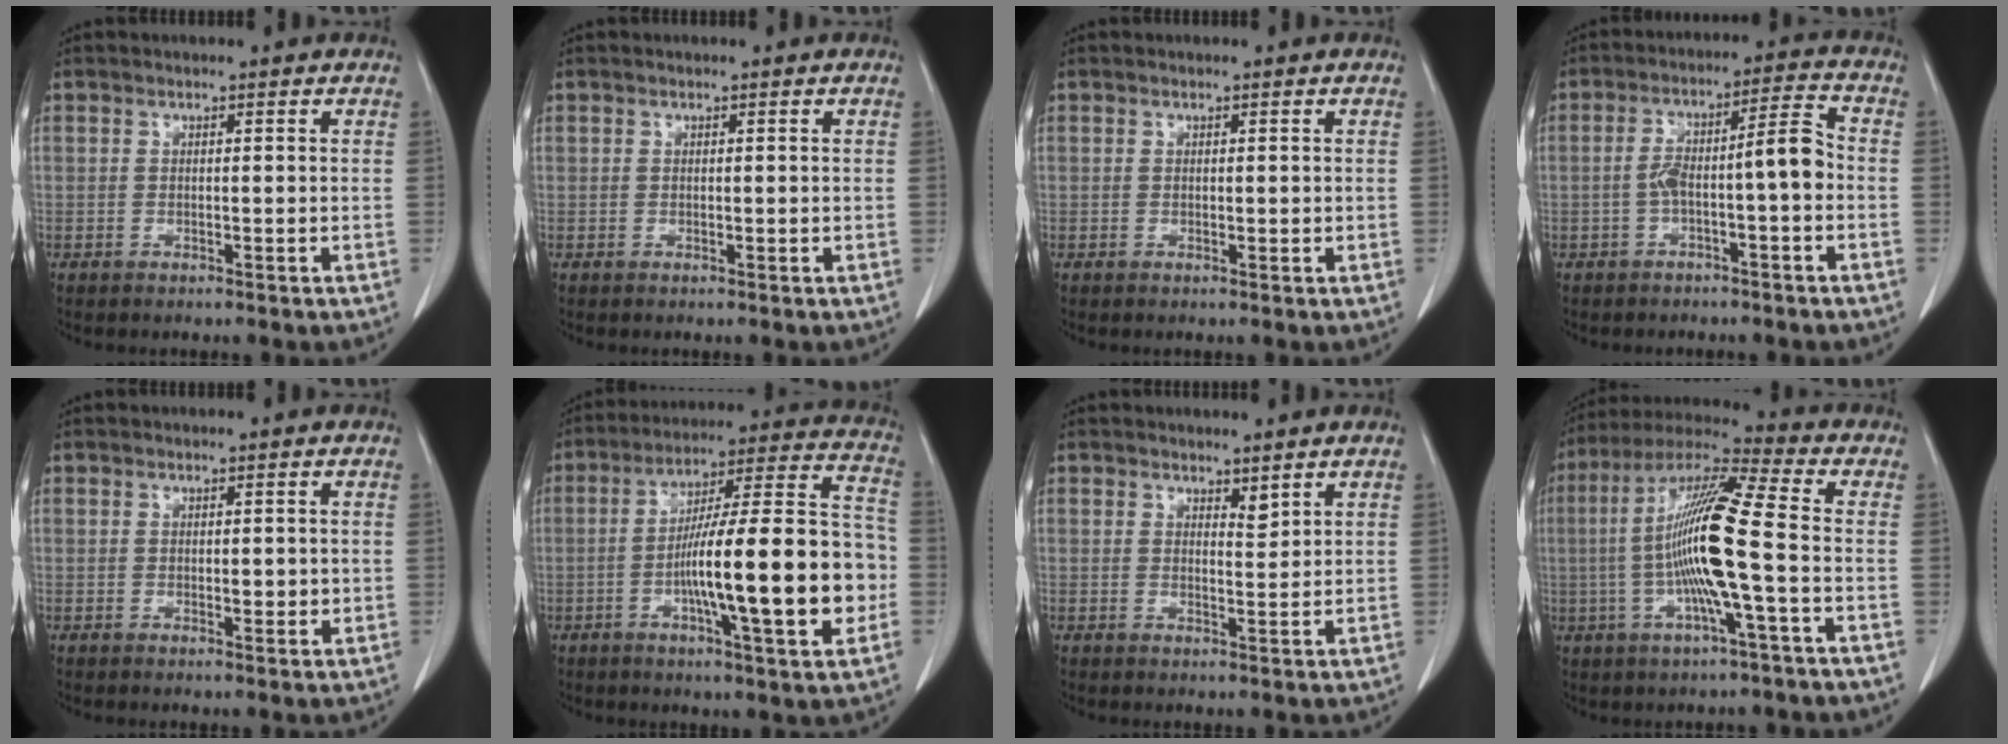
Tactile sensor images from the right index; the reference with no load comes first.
{"total": 0.5, "force": [0.2, 0.4, 0.3], "torque": [0.001, -0.001, 0.003]}
{"total": 0.6, "force": [0.2, 0.4, 0.4], "torque": [-0.005, -0.002, 0.004]}
{"total": 7.6, "force": [-1.6, 1.0, 7.4], "torque": [-0.126, 0.034, -0.026]}
{"total": 1.9, "force": [0.1, 1.0, 1.6], "torque": [-0.020, -0.003, 0.004]}
{"total": 21.0, "force": [-4.3, 2.3, 20.5], "torque": [-0.294, 0.020, -0.064]}
{"total": 1.9, "force": [1.5, 0.5, 1.0], "torque": [-0.017, -0.009, 0.028]}
{"total": 15.0, "force": [-1.8, 0.1, 14.9], "torque": [-0.289, 0.004, -0.045]}